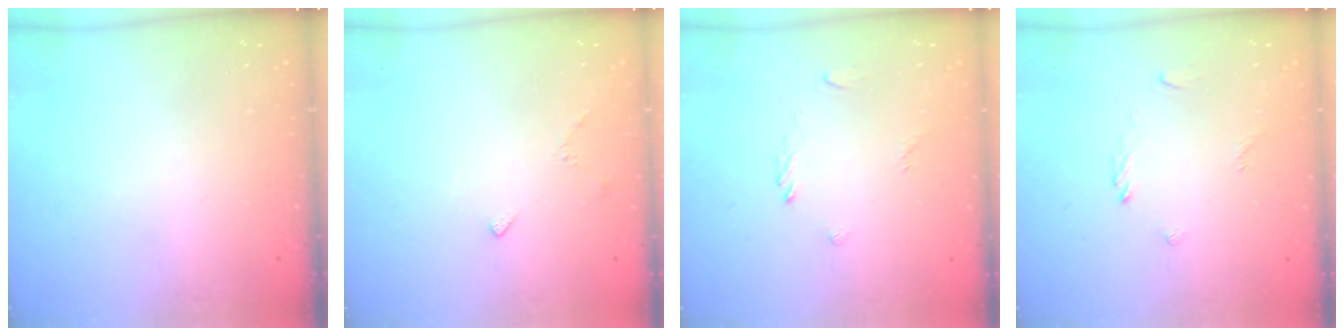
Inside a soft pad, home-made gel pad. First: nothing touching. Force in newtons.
{"total": 3.0, "press": 2.9, "slide": 0.7}
{"total": 2.6, "press": 2.5, "slide": 0.8}
{"total": 2.6, "press": 2.5, "slide": 0.8}